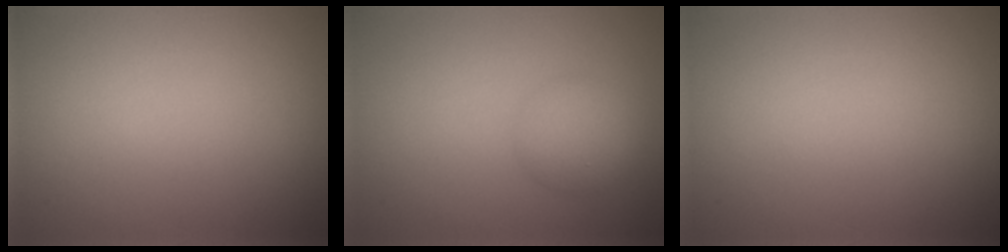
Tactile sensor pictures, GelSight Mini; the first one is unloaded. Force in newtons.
{"total": 2.9, "press": 2.9, "slide": 0.1}
{"total": 0.0}